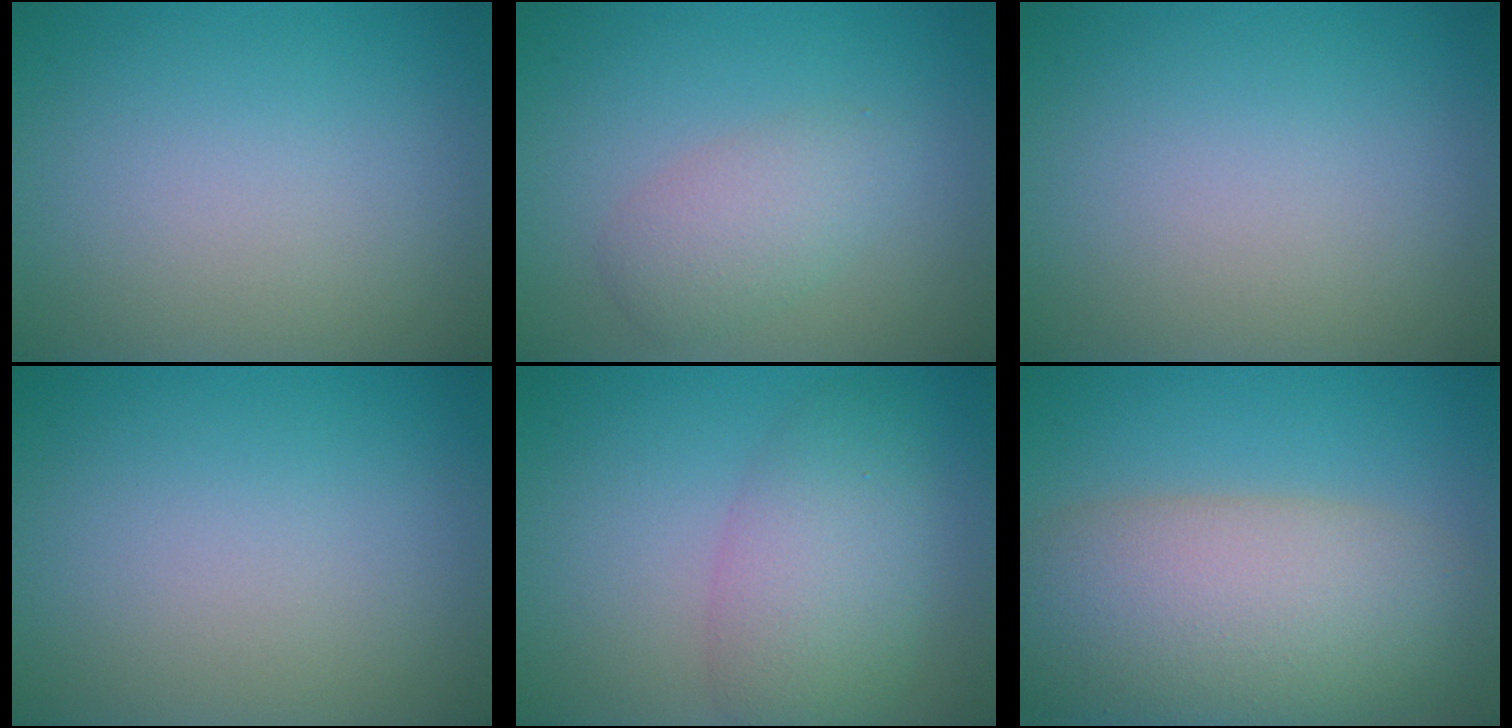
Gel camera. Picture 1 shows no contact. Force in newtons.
{"total": 2.9, "press": 2.9, "slide": 0.1}
{"total": 0.0}
{"total": 0.0}
{"total": 5.3, "press": 5.2, "slide": 0.2}
{"total": 10.6, "press": 10.5, "slide": 0.9}